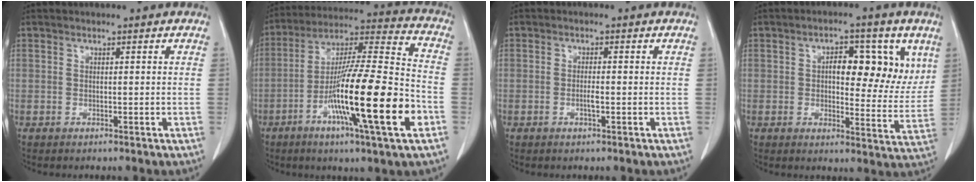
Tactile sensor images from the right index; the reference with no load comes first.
{"total": 21.9, "force": [-7.6, 0.8, 20.5], "torque": [-0.347, -0.021, -0.134]}
{"total": 1.7, "force": [-0.5, 0.2, 1.6], "torque": [-0.032, 0.000, -0.010]}
{"total": 10.8, "force": [3.7, 4.9, 8.9], "torque": [-0.107, 0.011, 0.052]}